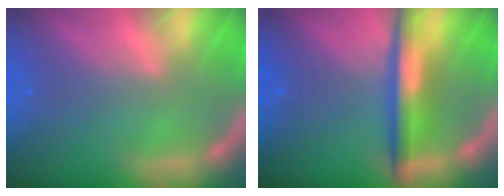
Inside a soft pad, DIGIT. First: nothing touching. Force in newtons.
{"total": 5.0}